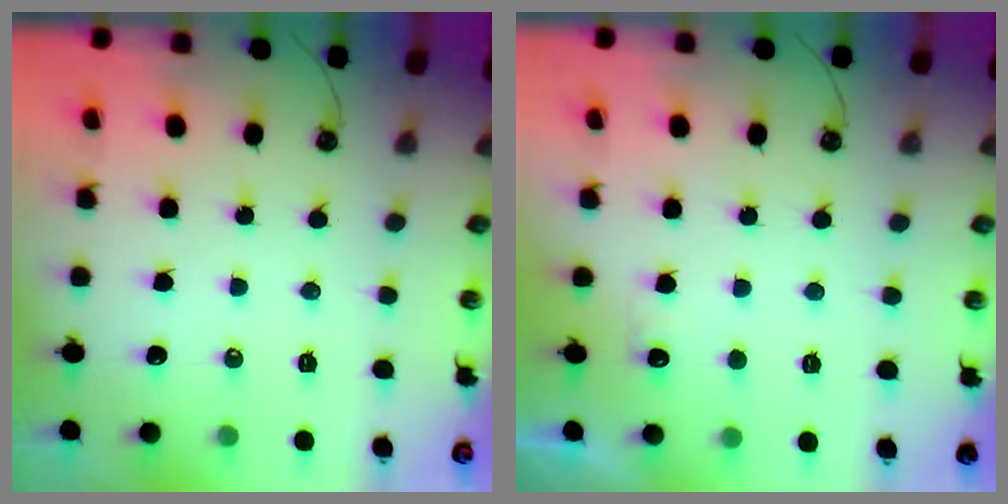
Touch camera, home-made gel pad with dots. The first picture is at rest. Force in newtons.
{"total": 2.6, "press": 2.4, "slide": 1.0}